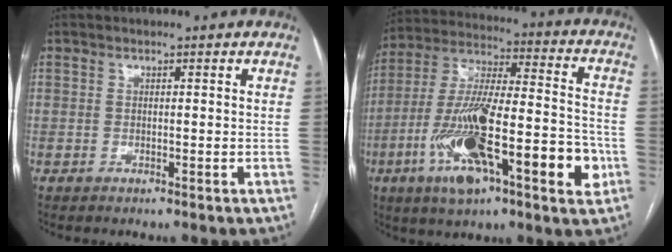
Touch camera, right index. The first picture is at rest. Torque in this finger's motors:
{"motor_torque": [1.32, -0.82, 0.74, 0.21]}